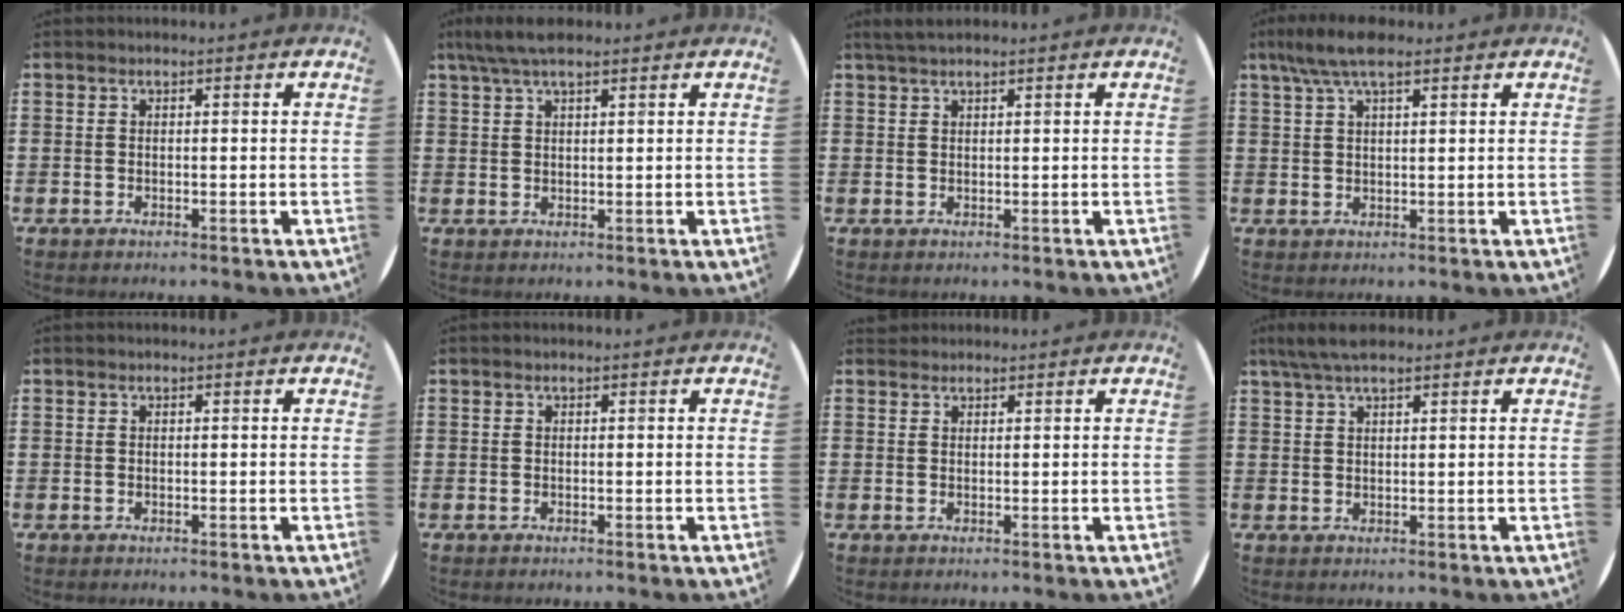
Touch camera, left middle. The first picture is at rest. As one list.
[{"total": 3.7, "force": [2.7, 0.9, 2.3], "torque": [-0.050, 0.006, 0.048]}, {"total": 1.8, "force": [1.6, 0.3, 0.9], "torque": [-0.019, 0.004, 0.028]}, {"total": 5.4, "force": [3.7, 1.6, 3.6], "torque": [-0.077, 0.006, 0.065]}, {"total": 0.0}, {"total": 0.0}, {"total": 0.9, "force": [0.8, 0.3, -0.2], "torque": [0.004, 0.004, 0.015]}, {"total": 3.3, "force": [2.5, 0.8, 2.0], "torque": [-0.042, 0.006, 0.045]}]